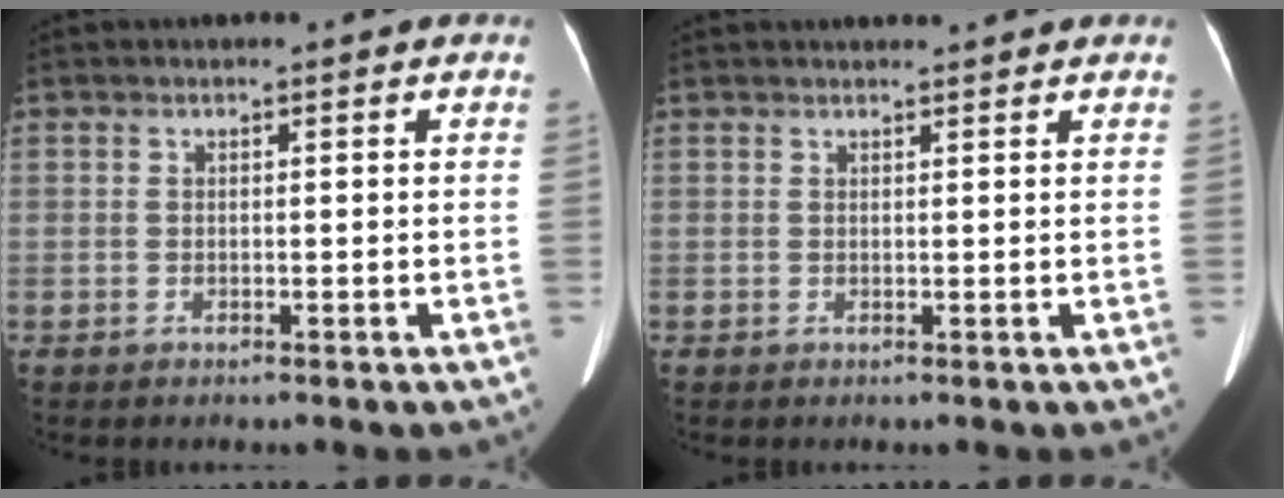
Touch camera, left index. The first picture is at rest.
{"total": 2.7, "force": [2.6, 0.0, 0.6], "torque": [-0.008, 0.017, 0.036]}